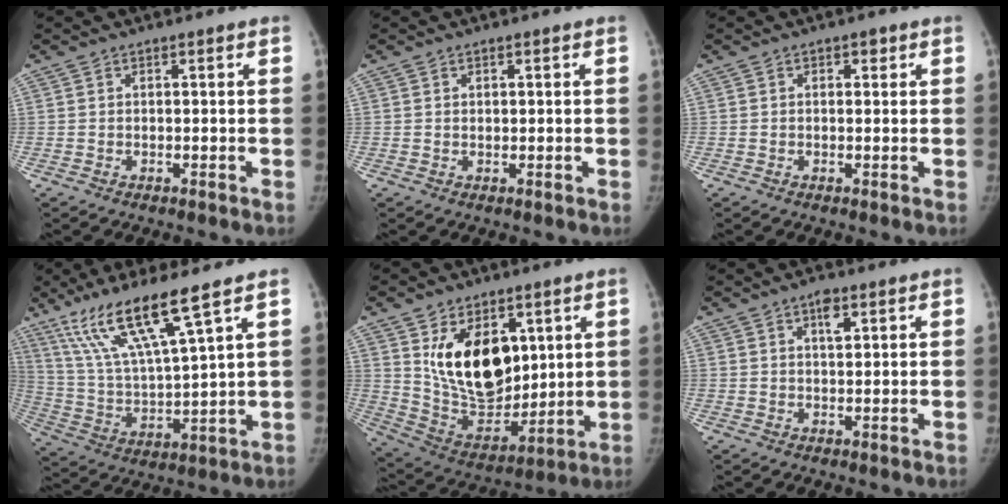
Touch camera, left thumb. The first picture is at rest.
{"total": 0.9, "force": [0.3, 0.6, 0.5], "torque": [-0.001, -0.002, 0.007]}
{"total": 1.4, "force": [0.6, 0.9, 0.8], "torque": [0.003, 0.000, 0.006]}
{"total": 16.0, "force": [10.3, 1.6, 12.2], "torque": [-0.237, -0.045, 0.207]}
{"total": 18.8, "force": [5.8, 11.7, 13.5], "torque": [-0.170, -0.040, 0.127]}
{"total": 3.3, "force": [1.7, 1.5, 2.4], "torque": [-0.031, -0.003, 0.026]}